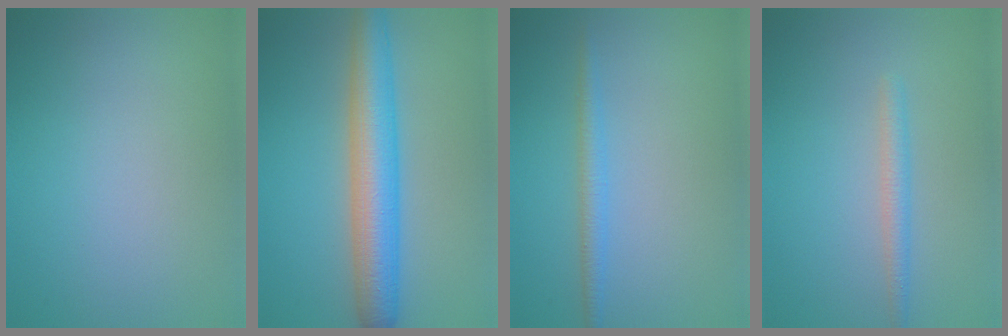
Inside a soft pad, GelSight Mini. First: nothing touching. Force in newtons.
{"total": 6.9, "press": 6.9, "slide": 0.1}
{"total": 1.9, "press": 1.9, "slide": 0.0}
{"total": 1.7, "press": 1.7, "slide": 0.1}